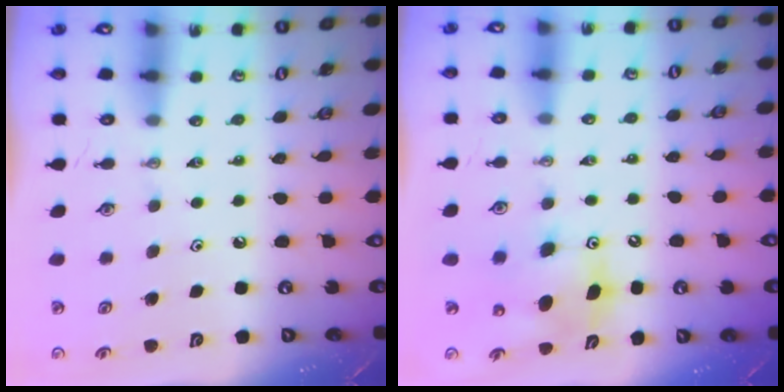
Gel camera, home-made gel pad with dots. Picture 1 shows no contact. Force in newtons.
{"total": 9.0, "press": 8.8, "slide": 2.0}